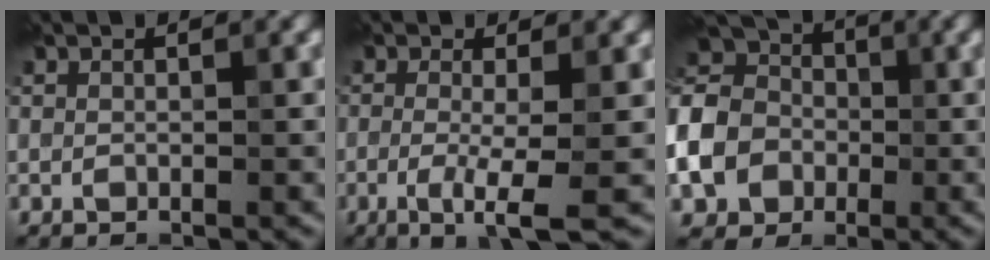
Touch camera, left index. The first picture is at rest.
{"total": 4.4, "force": [-1.2, 0.8, 4.2], "torque": [-0.073, -0.009, -0.024]}
{"total": 14.5, "force": [-3.4, 12.5, 6.6], "torque": [-0.170, -0.003, -0.089]}